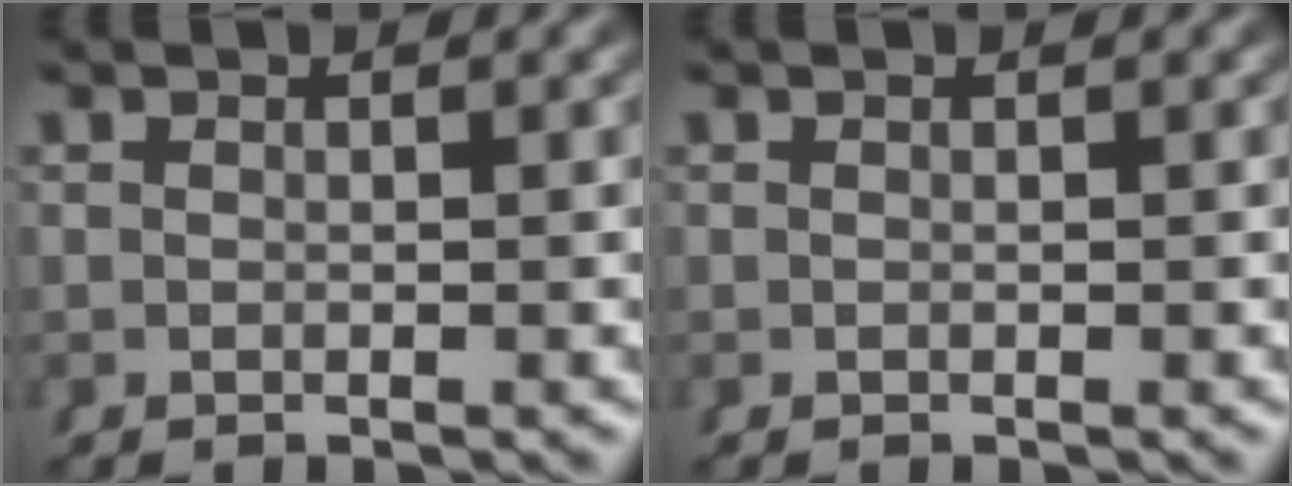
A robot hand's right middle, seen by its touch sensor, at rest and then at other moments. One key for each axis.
{"total": 0.0}